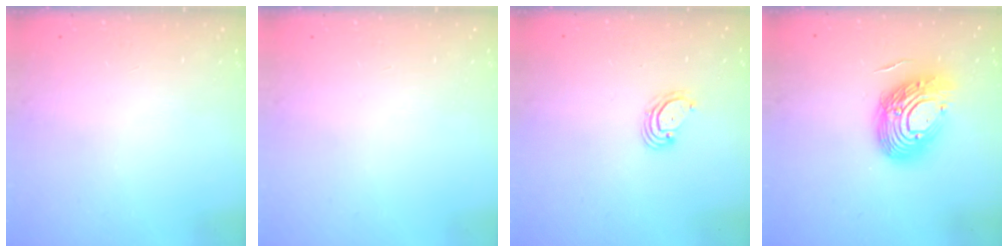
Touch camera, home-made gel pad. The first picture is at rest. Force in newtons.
{"total": 0.0}
{"total": 2.8, "press": 2.8, "slide": 0.2}
{"total": 16.2, "press": 16.1, "slide": 1.8}